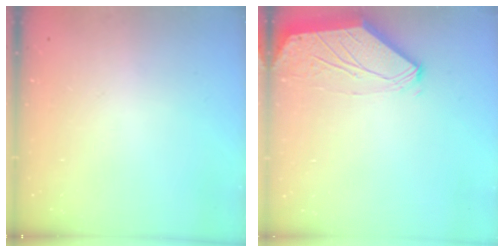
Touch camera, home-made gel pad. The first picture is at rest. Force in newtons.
{"total": 0.0}